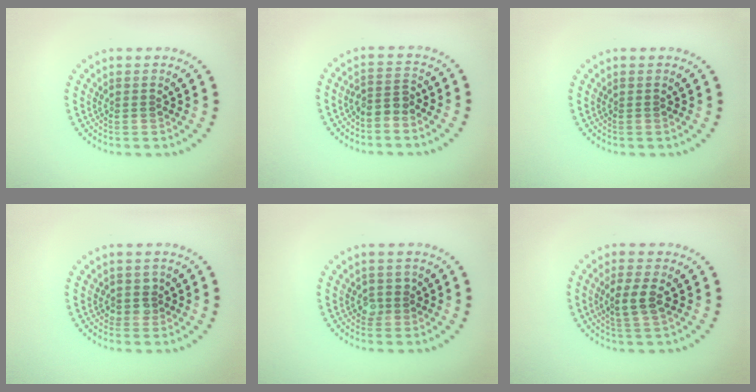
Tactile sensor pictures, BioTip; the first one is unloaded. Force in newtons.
{"total": 2.1, "press": 1.7, "slide": 1.2}
{"total": 0.0}
{"total": 1.5, "press": 1.4, "slide": 0.6}
{"total": 1.6, "press": 1.4, "slide": 0.8}
{"total": 2.7, "press": 2.6, "slide": 0.7}